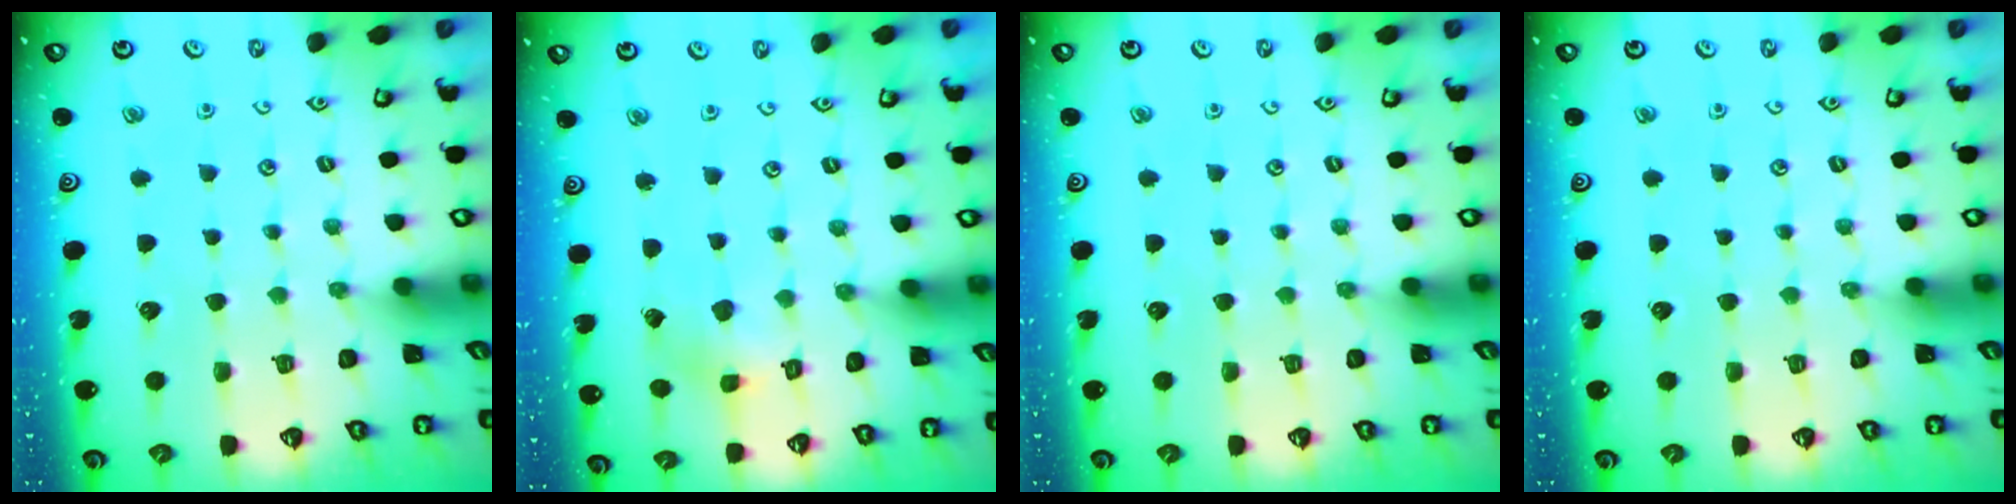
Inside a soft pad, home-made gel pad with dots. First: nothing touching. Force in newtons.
{"total": 2.9, "press": 2.9, "slide": 0.3}
{"total": 0.0}
{"total": 0.0}